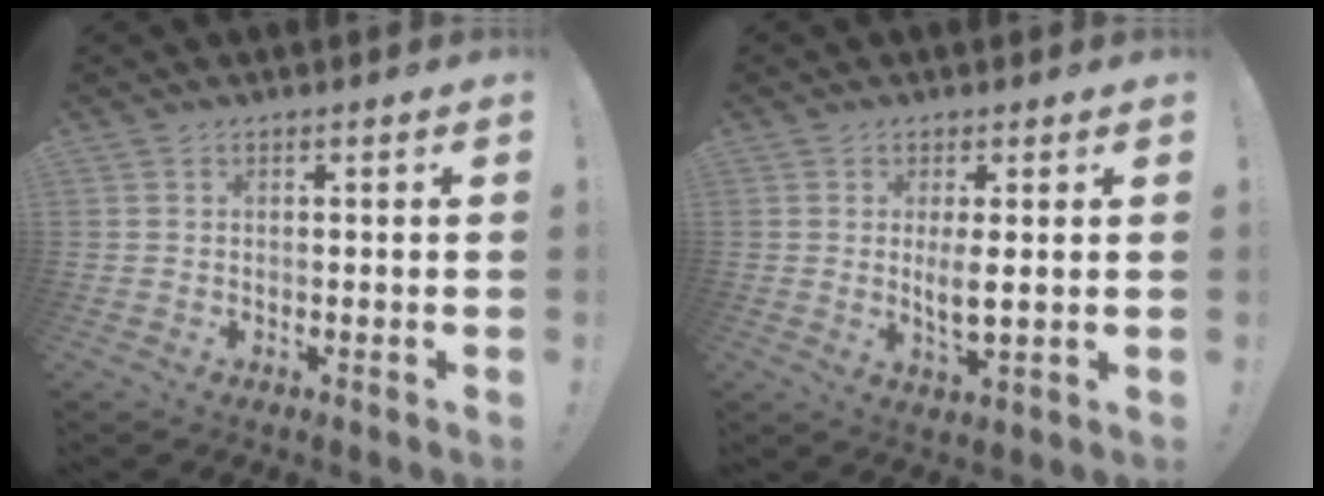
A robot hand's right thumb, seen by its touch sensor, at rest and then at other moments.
{"total": 5.0, "force": [0.8, 1.3, 4.7], "torque": [-0.080, -0.014, 0.011]}